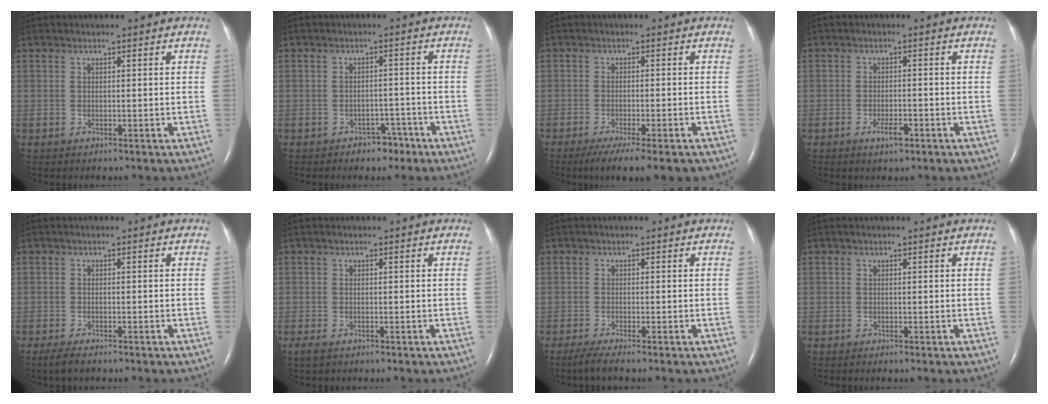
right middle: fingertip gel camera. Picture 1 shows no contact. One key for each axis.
{"total": 3.0, "fx": -2.1, "fy": 1.9, "fz": 1.0, "tx": -0.013, "ty": 0.007, "tz": -0.023}
{"total": 9.9, "fx": -7.5, "fy": 1.3, "fz": 6.3, "tx": -0.084, "ty": -0.019, "tz": -0.112}
{"total": 2.7, "fx": -1.5, "fy": 0.8, "fz": 2.1, "tx": -0.040, "ty": 0.000, "tz": -0.024}
{"total": 2.4, "fx": -1.8, "fy": 0.5, "fz": 1.5, "tx": -0.040, "ty": -0.008, "tz": -0.032}
{"total": 1.6, "fx": -1.0, "fy": 0.7, "fz": 1.1, "tx": -0.029, "ty": -0.006, "tz": -0.015}
{"total": 2.4, "fx": -1.8, "fy": -0.2, "fz": 1.6, "tx": -0.043, "ty": -0.009, "tz": -0.039}
{"total": 0.0}